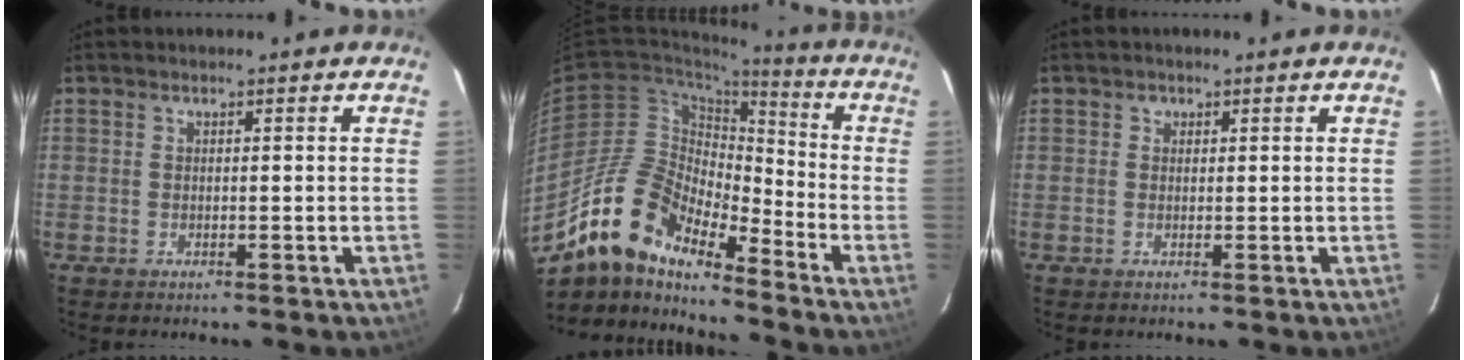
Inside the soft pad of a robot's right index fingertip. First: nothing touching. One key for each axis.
{"total": 15.8, "fx": -12.7, "fy": 4.9, "fz": 8.0, "tx": -0.142, "ty": -0.006, "tz": -0.254}
{"total": 0.8, "fx": 0.3, "fy": 0.8, "fz": 0.0, "tx": 0.004, "ty": 0.004, "tz": 0.002}